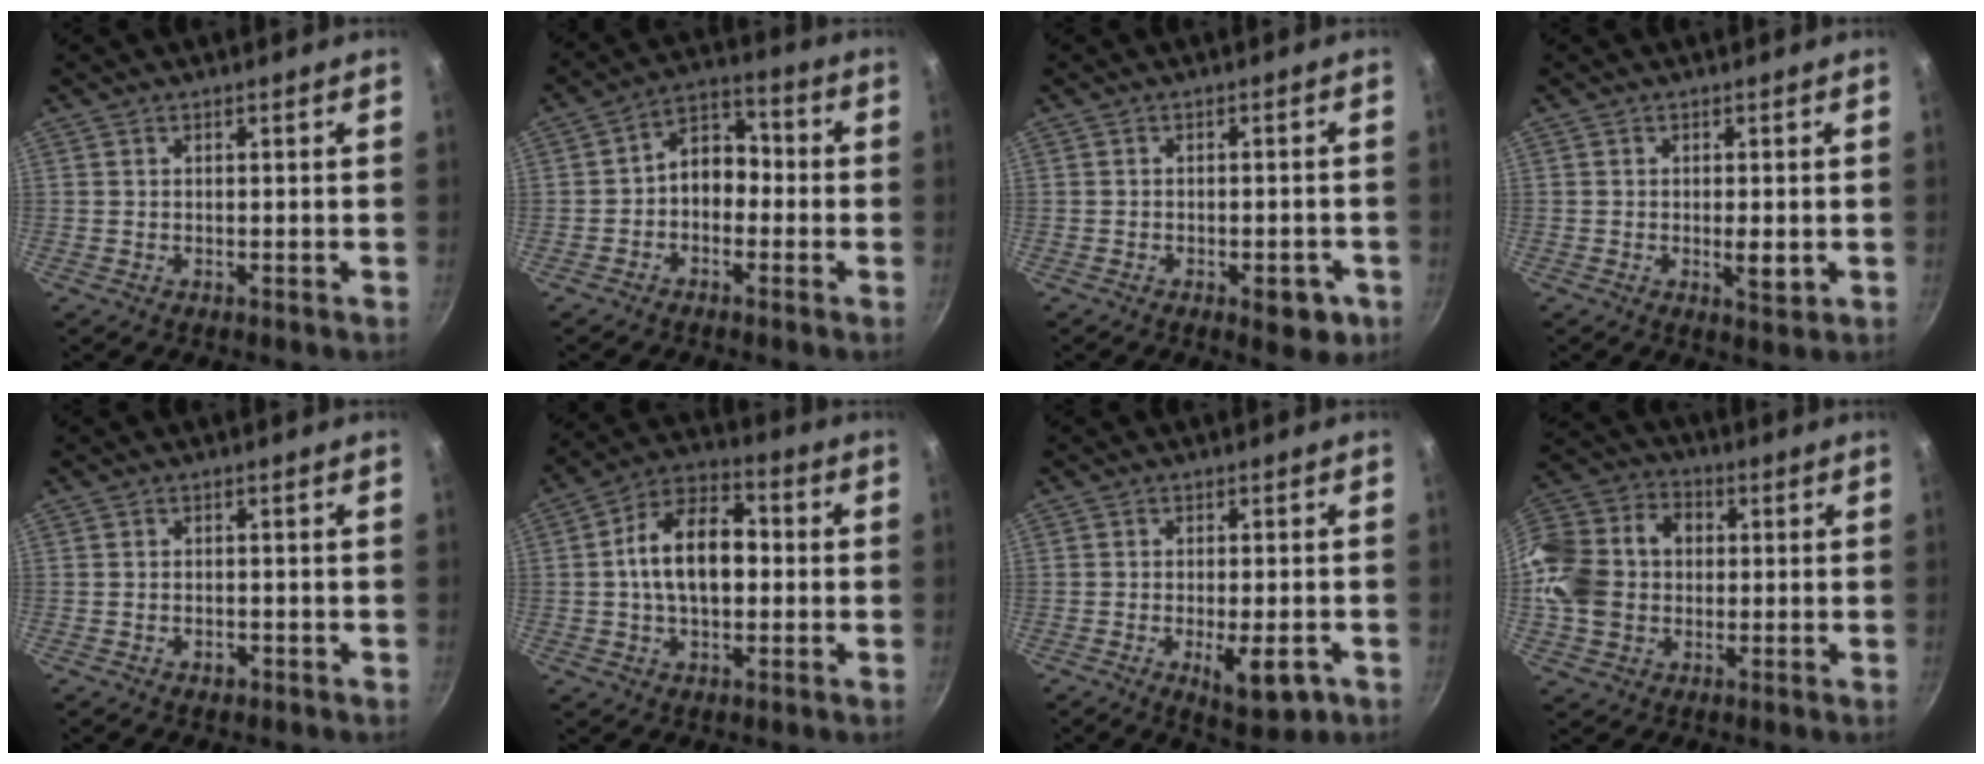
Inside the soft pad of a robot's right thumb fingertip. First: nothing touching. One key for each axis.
{"total": 8.1, "fx": -1.3, "fy": 5.8, "fz": 5.5, "tx": -0.057, "ty": 0.038, "tz": -0.040}
{"total": 5.0, "fx": -2.4, "fy": 2.2, "fz": 3.8, "tx": -0.031, "ty": 0.010, "tz": -0.025}
{"total": 3.2, "fx": -0.4, "fy": 1.1, "fz": 2.9, "tx": -0.043, "ty": -0.005, "tz": -0.006}
{"total": 1.4, "fx": -0.7, "fy": 1.0, "fz": 0.7, "tx": -0.006, "ty": 0.006, "tz": -0.009}
{"total": 13.8, "fx": 0.2, "fy": 8.3, "fz": 11.0, "tx": -0.172, "ty": 0.029, "tz": -0.007}
{"total": 7.5, "fx": -2.8, "fy": 2.7, "fz": 6.4, "tx": -0.092, "ty": -0.001, "tz": -0.034}
{"total": 17.4, "fx": 0.5, "fy": 13.5, "fz": 11.0, "tx": -0.222, "ty": 0.031, "tz": 0.006}